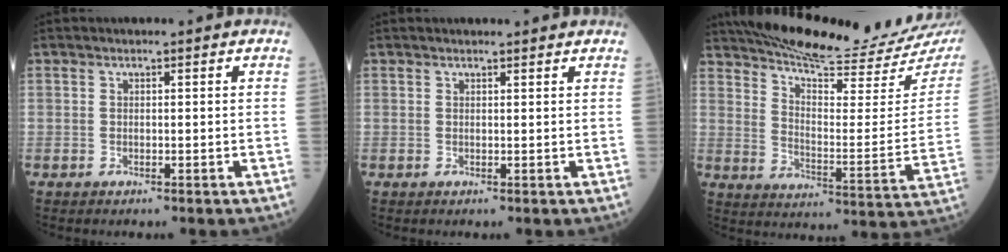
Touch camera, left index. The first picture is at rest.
{"total": 2.8, "force": [2.7, 0.2, 0.7], "torque": [-0.010, 0.013, 0.029]}
{"total": 24.0, "force": [21.7, 1.9, 10.1], "torque": [-0.163, -0.070, 0.290]}